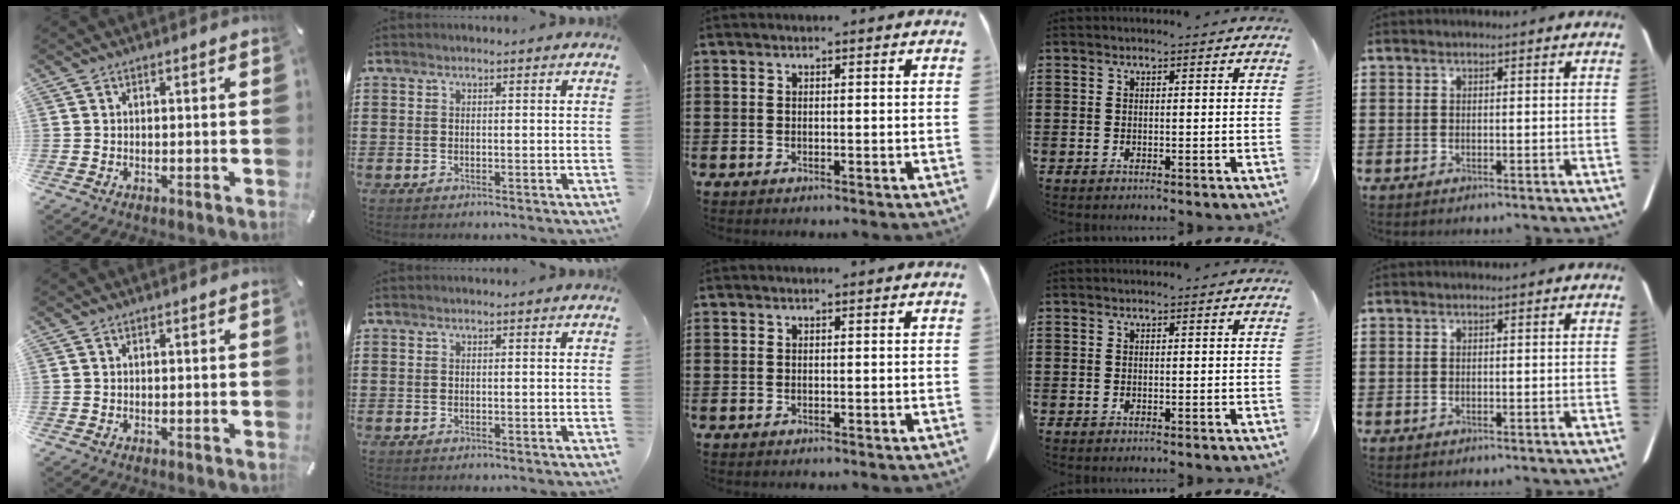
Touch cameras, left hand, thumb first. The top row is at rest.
{}